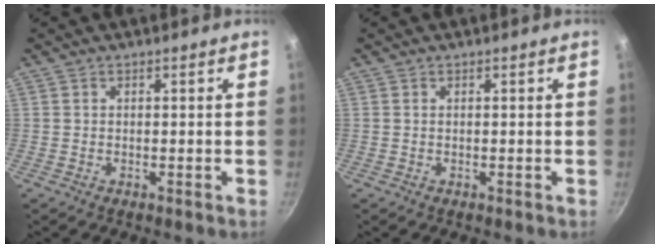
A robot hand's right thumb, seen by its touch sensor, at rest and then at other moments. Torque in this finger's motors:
{"motor_torque": [-0.24, 0.43, 0.24, -0.30, 0.02]}